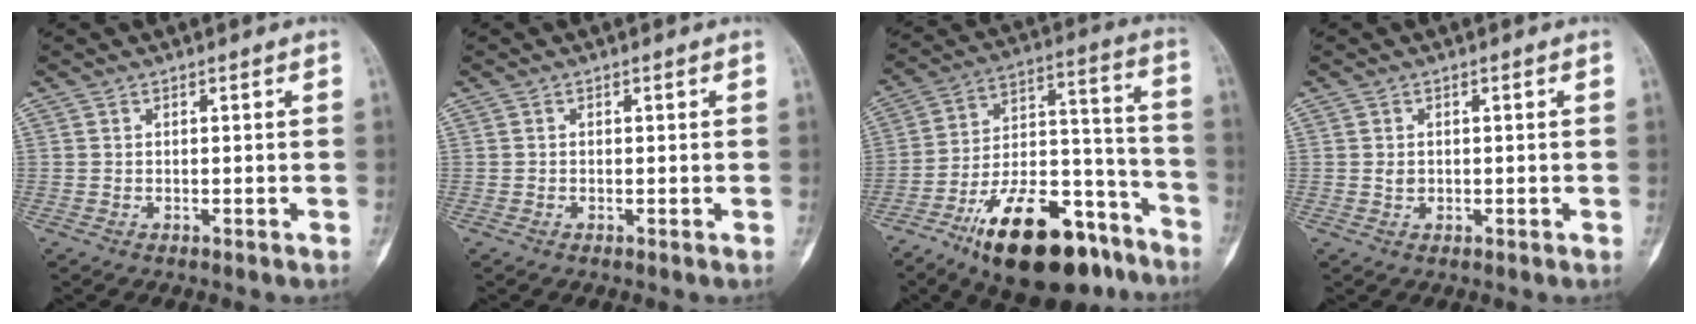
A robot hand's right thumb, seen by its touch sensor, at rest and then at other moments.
{"total": 0.0}
{"total": 25.7, "force": [-16.3, 11.0, 16.5], "torque": [-0.231, 0.095, -0.264]}
{"total": 1.2, "force": [0.0, 1.0, 0.7], "torque": [-0.011, 0.001, 0.002]}